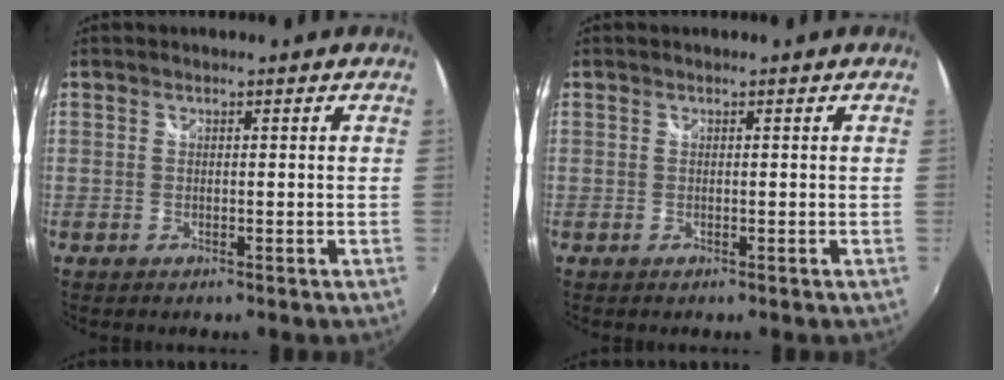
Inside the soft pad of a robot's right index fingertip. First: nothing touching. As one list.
[{"total": 0.0}]